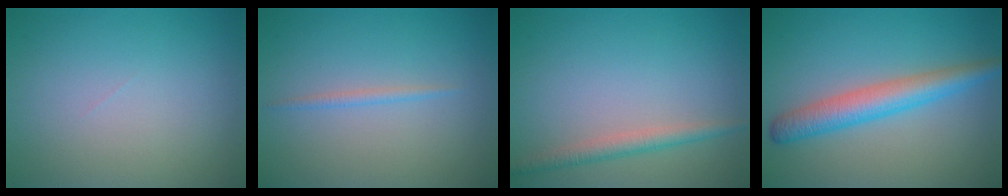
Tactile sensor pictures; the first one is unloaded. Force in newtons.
{"total": 0.9, "press": 0.9, "slide": 0.1}
{"total": 2.1, "press": 2.1, "slide": 0.0}
{"total": 4.4, "press": 4.4, "slide": 0.1}